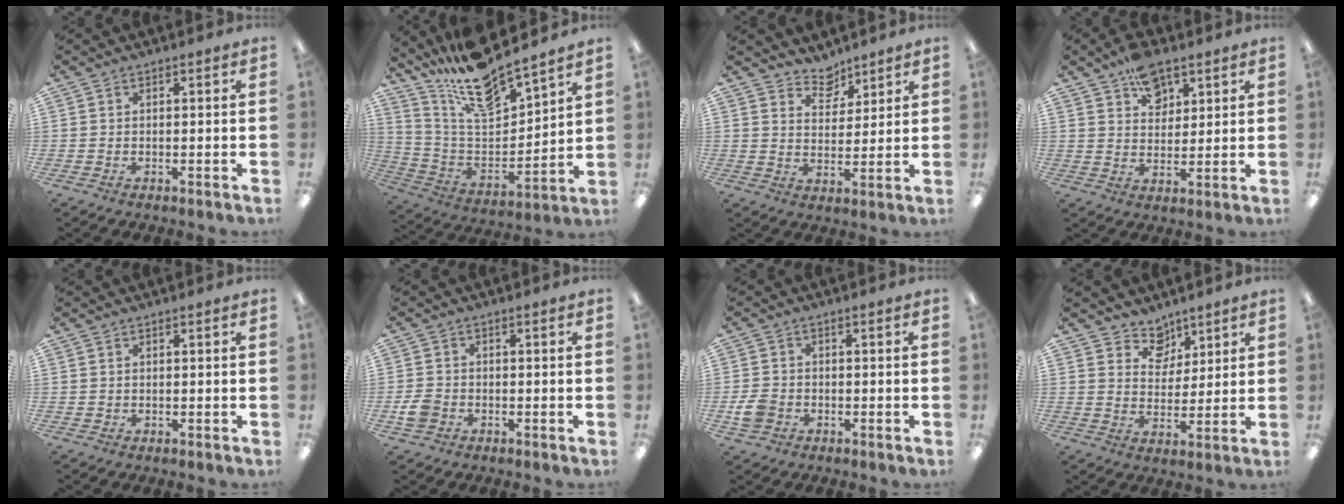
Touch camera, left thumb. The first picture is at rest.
{"total": 16.4, "force": [14.6, 2.9, 6.8], "torque": [-0.143, -0.110, 0.255]}
{"total": 6.2, "force": [5.6, 2.6, 0.8], "torque": [-0.010, -0.036, 0.102]}
{"total": 8.8, "force": [5.8, 5.3, 4.1], "torque": [-0.049, -0.029, 0.101]}
{"total": 0.6, "force": [0.3, 0.5, 0.0], "torque": [0.001, 0.004, 0.005]}
{"total": 3.7, "force": [-1.3, 3.0, 1.8], "torque": [-0.033, 0.006, -0.022]}
{"total": 4.2, "force": [-1.2, 3.5, 2.1], "torque": [-0.038, 0.000, -0.025]}
{"total": 7.2, "force": [5.5, 4.6, 0.3], "torque": [-0.005, -0.039, 0.102]}